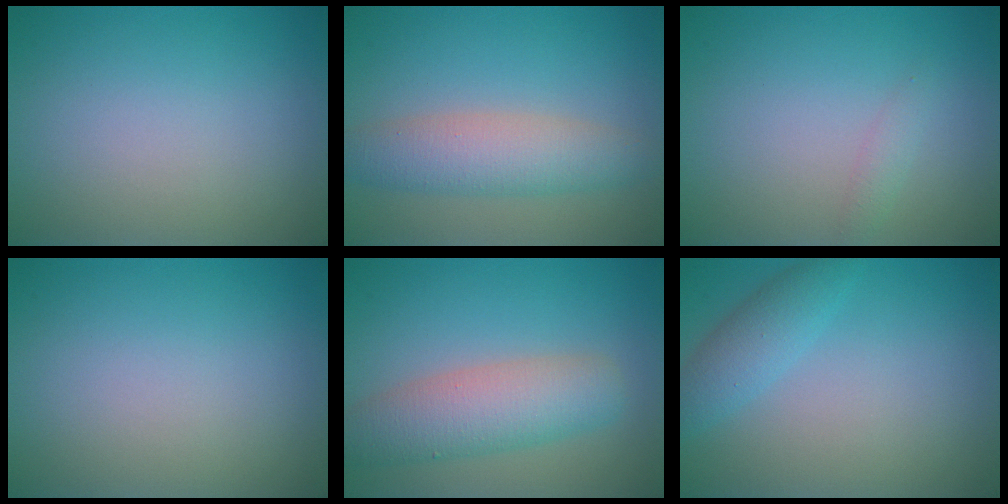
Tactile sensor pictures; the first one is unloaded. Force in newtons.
{"total": 4.6, "press": 4.6, "slide": 0.1}
{"total": 0.9, "press": 0.9, "slide": 0.1}
{"total": 0.0}
{"total": 5.5, "press": 5.5, "slide": 0.3}
{"total": 2.7, "press": 2.7, "slide": 0.1}